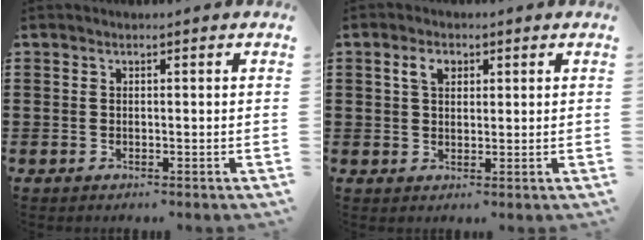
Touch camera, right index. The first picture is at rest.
{"total": 3.0, "force": [1.2, 1.9, 2.0], "torque": [-0.048, 0.010, 0.022]}